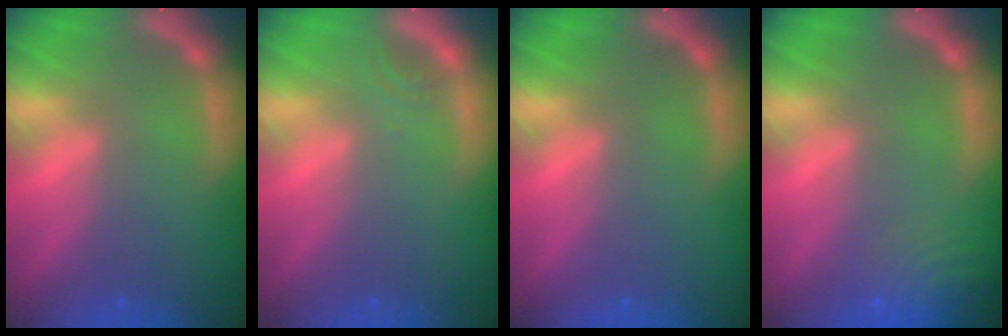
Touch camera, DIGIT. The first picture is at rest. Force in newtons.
{"total": 1.0}
{"total": 0.0}
{"total": 6.5}